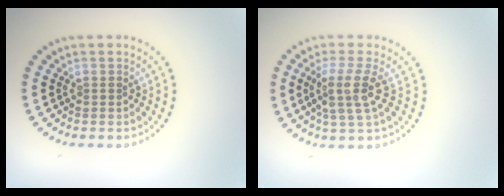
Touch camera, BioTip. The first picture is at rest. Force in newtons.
{"total": 3.6, "press": 2.8, "slide": 2.2}